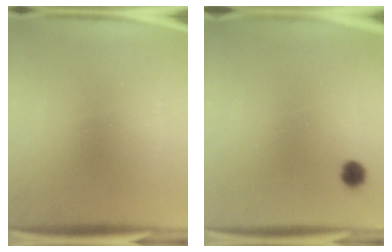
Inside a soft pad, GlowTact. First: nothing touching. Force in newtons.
{"total": 2.6}